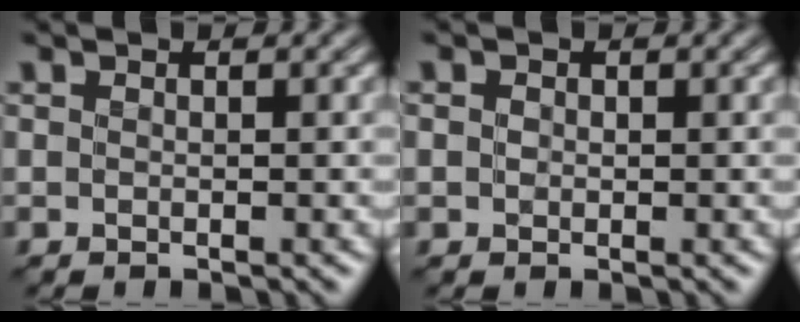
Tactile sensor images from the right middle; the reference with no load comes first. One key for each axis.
{"total": 0.8, "fx": 0.1, "fy": 0.7, "fz": 0.3, "tx": -0.006, "ty": -0.001, "tz": -0.001}